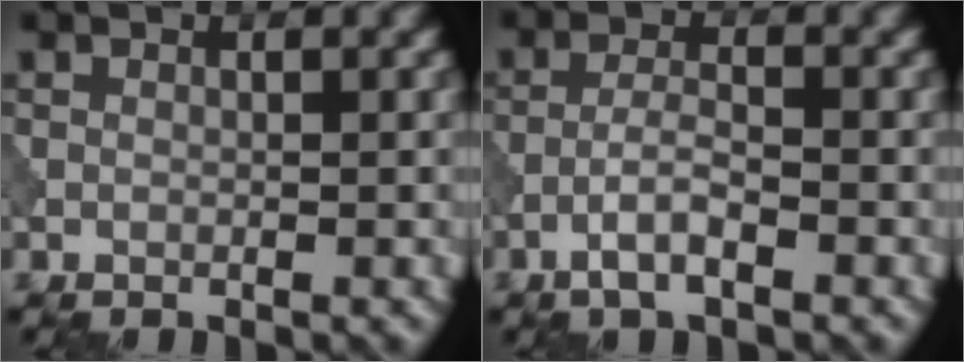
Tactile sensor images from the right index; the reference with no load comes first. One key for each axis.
{"total": 2.8, "fx": -1.6, "fy": 0.7, "fz": 2.3, "tx": -0.046, "ty": 0.008, "tz": -0.036}